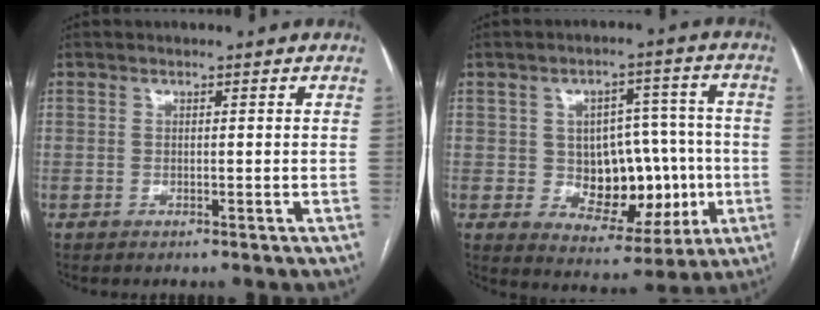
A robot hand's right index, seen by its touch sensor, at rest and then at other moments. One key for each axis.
{"total": 12.2, "fx": -1.2, "fy": 7.8, "fz": 9.2, "tx": -0.117, "ty": 0.033, "tz": 0.003}